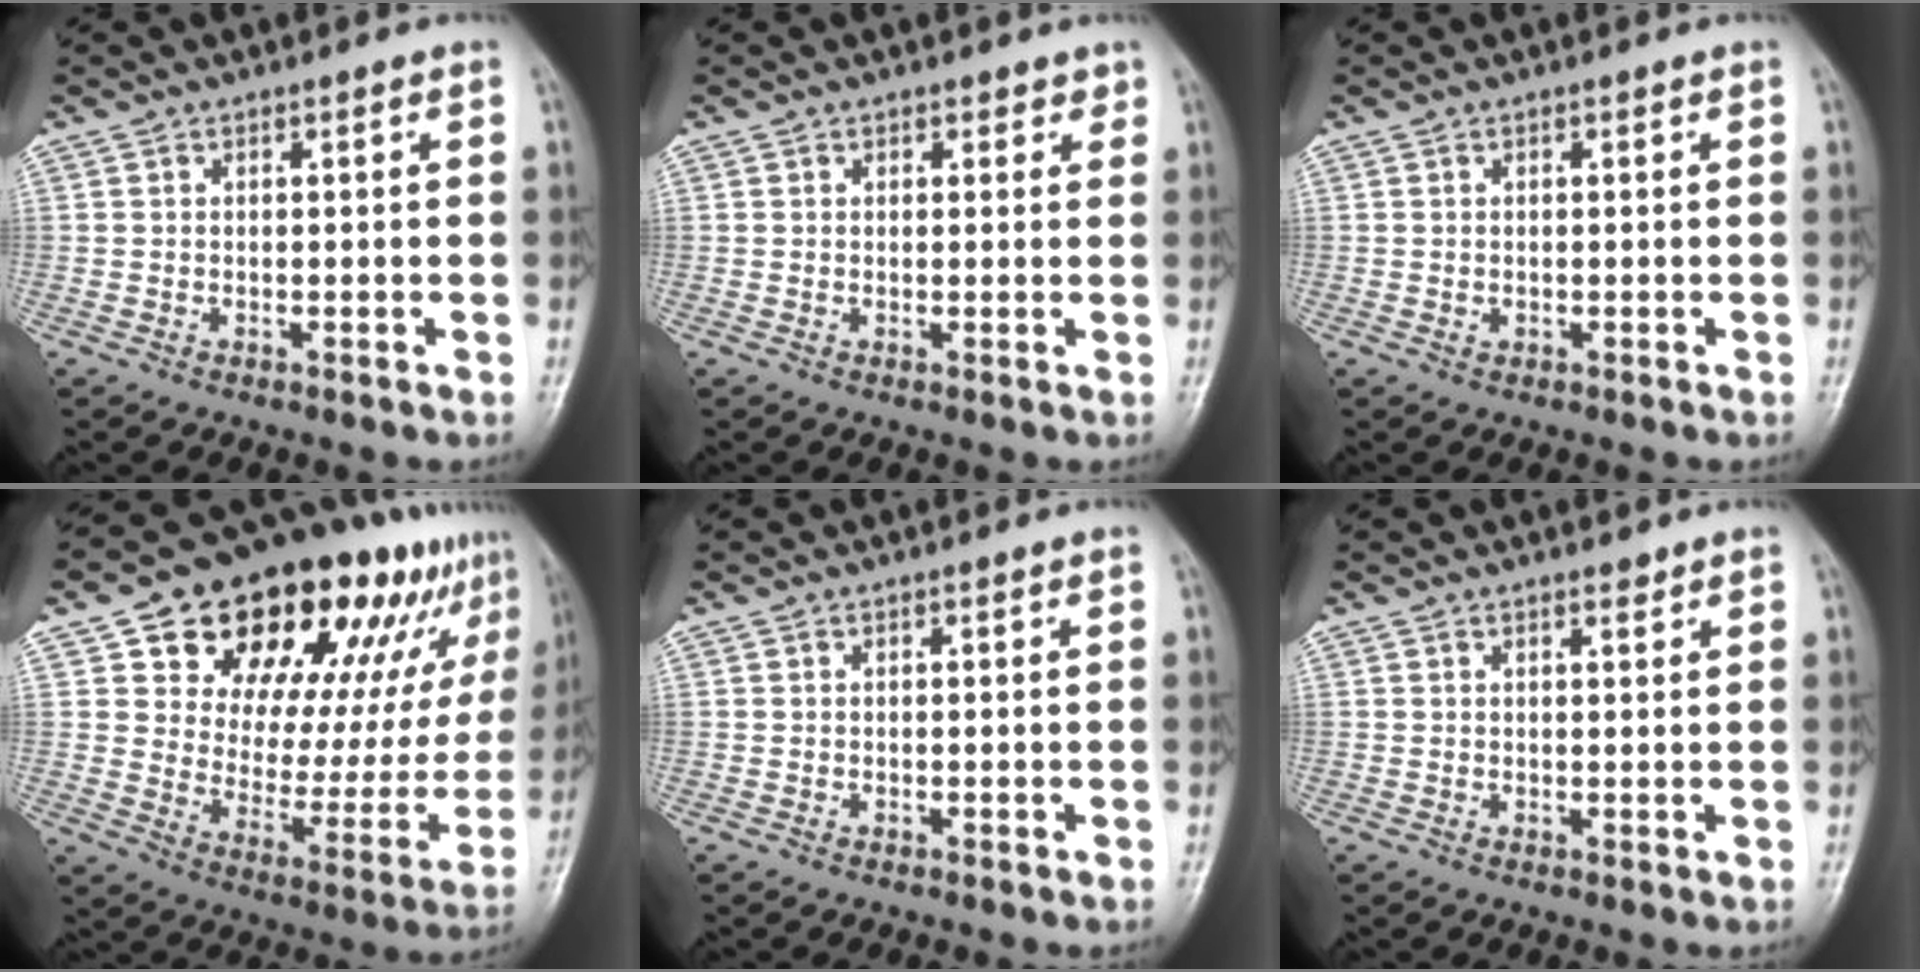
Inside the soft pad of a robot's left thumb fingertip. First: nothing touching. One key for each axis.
{"total": 1.6, "fx": 1.1, "fy": 1.2, "fz": 0.2, "tx": 0.018, "ty": -0.005, "tz": 0.009}
{"total": 0.6, "fx": 0.0, "fy": 0.5, "fz": 0.3, "tx": -0.001, "ty": 0.000, "tz": 0.000}
{"total": 28.4, "fx": 16.8, "fy": 14.5, "fz": 17.8, "tx": -0.215, "ty": -0.029, "tz": 0.252}
{"total": 0.0}
{"total": 1.2, "fx": 1.0, "fy": 0.5, "fz": 0.6, "tx": -0.007, "ty": -0.006, "tz": 0.014}